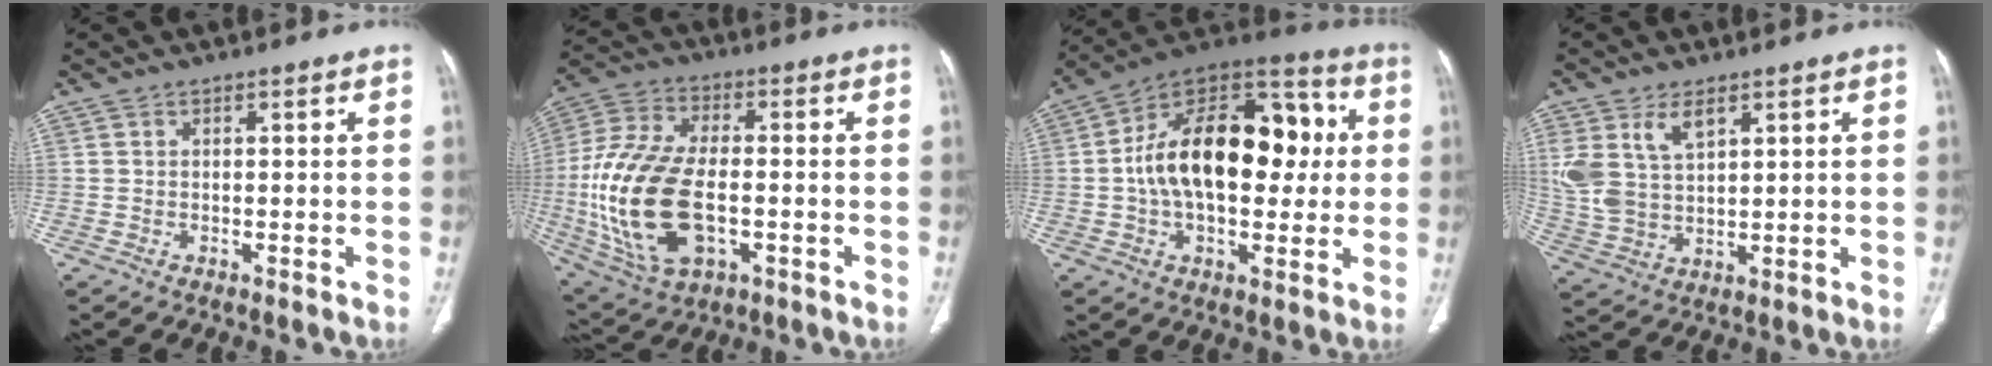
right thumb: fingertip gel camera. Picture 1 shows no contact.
{"total": 21.8, "force": [-3.1, 11.9, 18.0], "torque": [-0.386, 0.005, -0.044]}
{"total": 24.1, "force": [1.7, 14.2, 19.4], "torque": [-0.282, 0.033, 0.021]}
{"total": 9.7, "force": [4.5, 5.4, 6.6], "torque": [-0.138, -0.013, 0.101]}